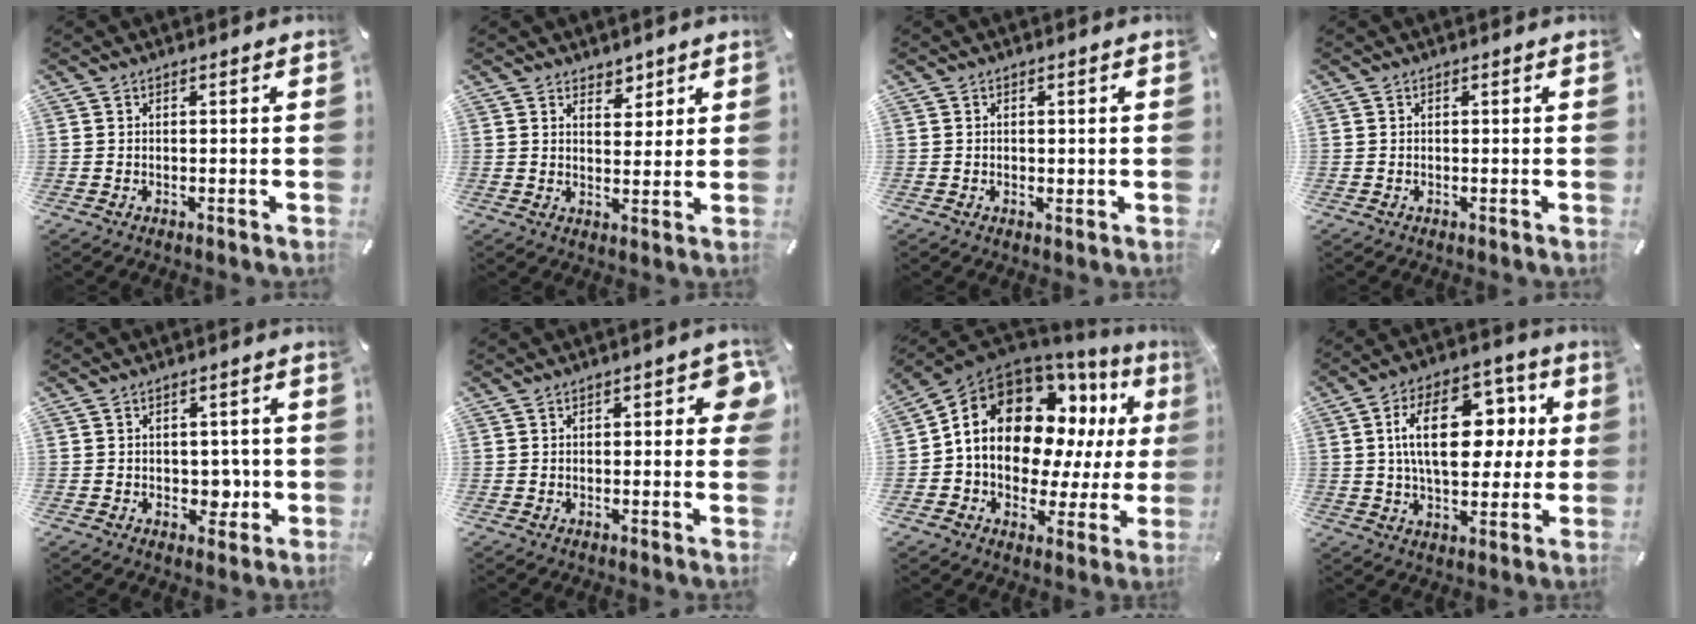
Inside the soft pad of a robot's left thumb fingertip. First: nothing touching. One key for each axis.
{"total": 4.2, "fx": 3.1, "fy": 2.8, "fz": 0.5, "tx": 0.011, "ty": -0.020, "tz": 0.051}
{"total": 0.7, "fx": -0.1, "fy": 0.6, "fz": 0.3, "tx": 0.000, "ty": -0.001, "tz": -0.004}
{"total": 0.0}
{"total": 4.9, "fx": -0.6, "fy": 3.8, "fz": 3.1, "tx": -0.024, "ty": -0.004, "tz": -0.014}
{"total": 5.1, "fx": 0.8, "fy": 2.4, "fz": 4.5, "tx": -0.054, "ty": 0.001, "tz": 0.007}
{"total": 16.6, "fx": 5.7, "fy": 11.5, "fz": 10.5, "tx": -0.193, "ty": -0.042, "tz": 0.103}
{"total": 19.7, "fx": 3.8, "fy": 11.8, "fz": 15.3, "tx": -0.248, "ty": 0.011, "tz": 0.062}